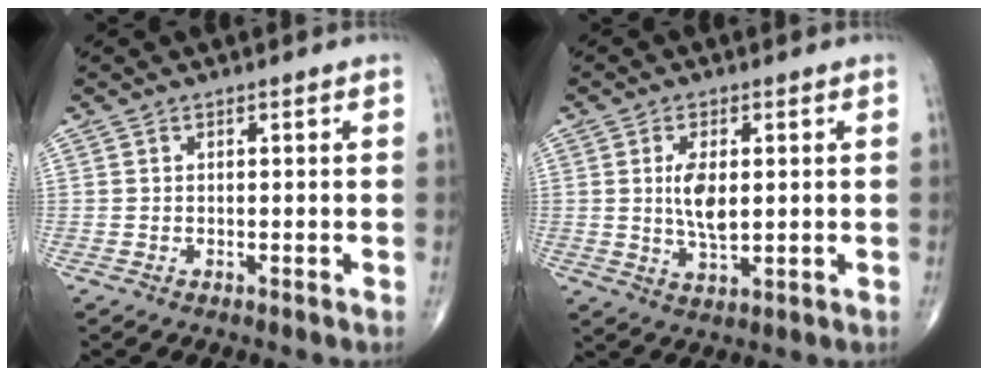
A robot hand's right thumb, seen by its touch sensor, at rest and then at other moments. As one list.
[{"total": 6.5, "force": [0.9, 3.0, 5.7], "torque": [-0.105, -0.013, 0.018]}]